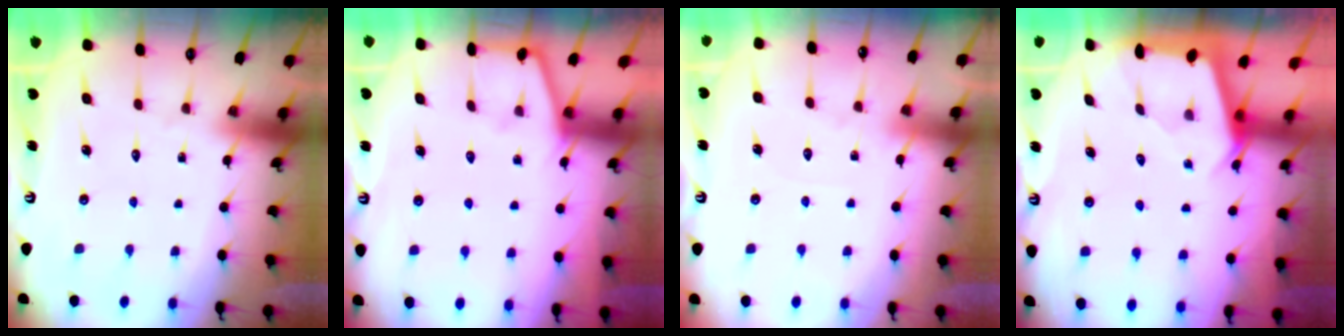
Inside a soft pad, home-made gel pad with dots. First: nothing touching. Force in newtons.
{"total": 2.4, "press": 2.3, "slide": 0.5}
{"total": 4.7, "press": 4.7, "slide": 0.7}
{"total": 2.5, "press": 2.5, "slide": 0.3}